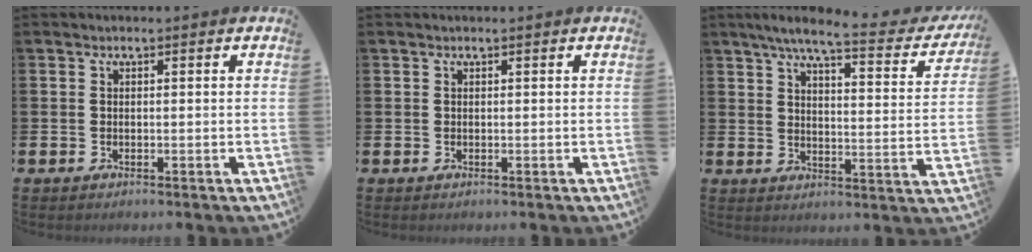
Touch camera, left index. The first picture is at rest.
{"total": 0.0}
{"total": 6.8, "force": [5.6, 0.8, 3.8], "torque": [-0.082, -0.034, 0.086]}